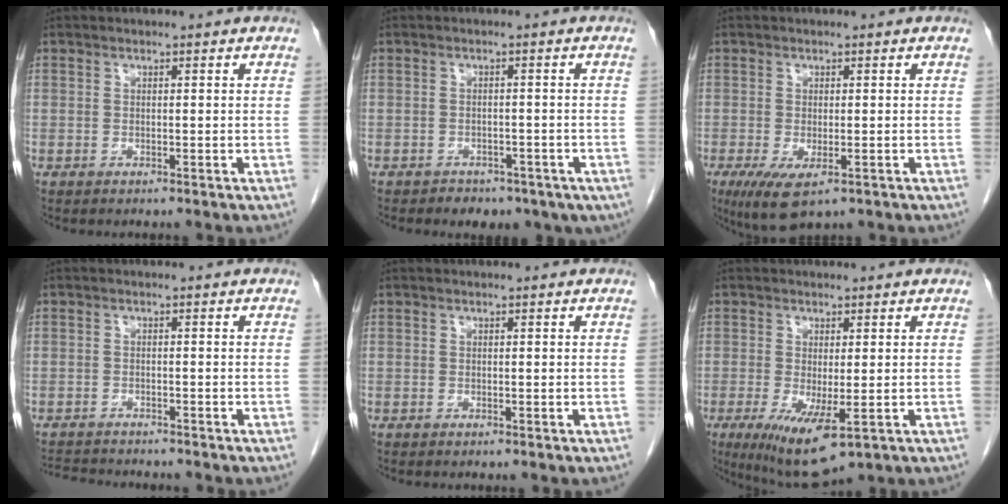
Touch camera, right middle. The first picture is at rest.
{"total": 7.0, "force": [-4.8, 4.5, 2.5], "torque": [-0.029, 0.009, -0.049]}
{"total": 6.2, "force": [-3.3, 2.3, 4.8], "torque": [-0.078, -0.018, -0.049]}
{"total": 5.7, "force": [-5.4, 0.8, 1.5], "torque": [-0.021, -0.009, -0.085]}
{"total": 0.0}
{"total": 8.9, "force": [-3.2, 2.6, 7.9], "torque": [-0.136, -0.027, -0.041]}